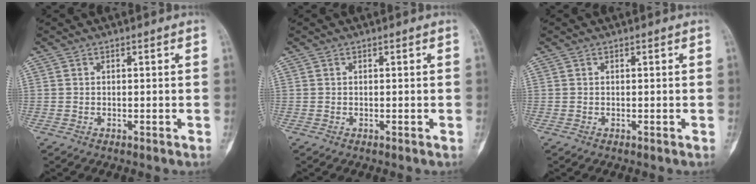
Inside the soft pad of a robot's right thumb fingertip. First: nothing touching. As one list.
[{"total": 0.0}, {"total": 0.0}]